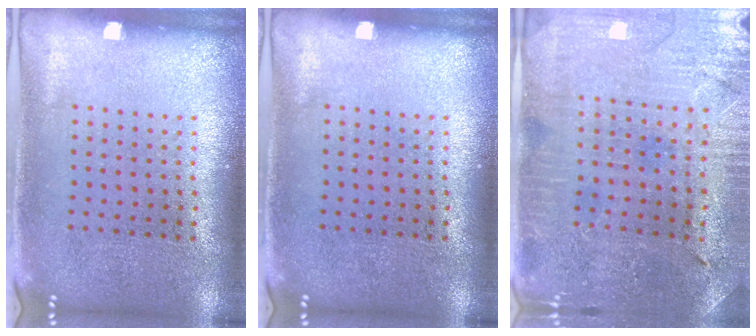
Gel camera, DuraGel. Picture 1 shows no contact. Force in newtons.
{"total": 0.0}
{"total": 1.0, "press": 0.9, "slide": 0.2}